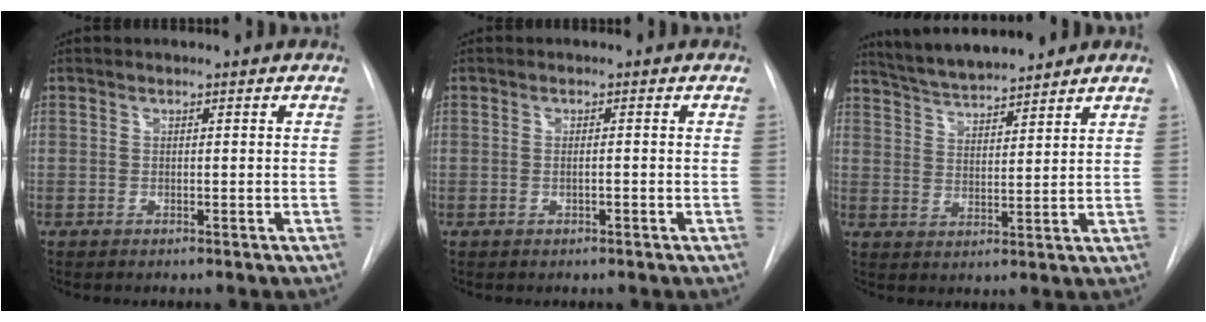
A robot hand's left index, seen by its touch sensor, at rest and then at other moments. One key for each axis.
{"total": 1.0, "fx": -0.3, "fy": 0.2, "fz": 0.9, "tx": -0.018, "ty": 0.001, "tz": -0.005}
{"total": 9.6, "fx": 8.8, "fy": 0.9, "fz": 3.7, "tx": -0.065, "ty": 0.020, "tz": 0.151}